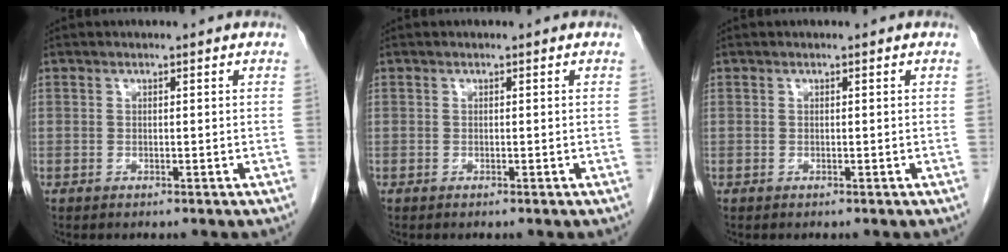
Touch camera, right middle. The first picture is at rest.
{"total": 0.0}
{"total": 0.0}